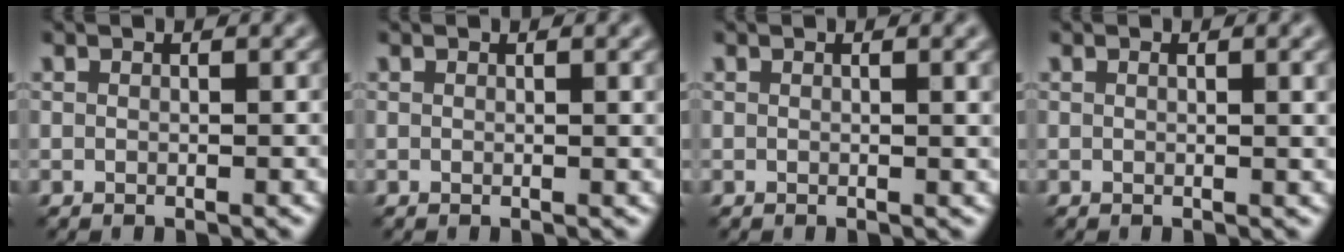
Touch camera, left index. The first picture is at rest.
{"total": 1.6, "force": [0.5, 0.5, 1.4], "torque": [-0.011, 0.005, 0.003]}
{"total": 2.4, "force": [0.6, 0.7, 2.2], "torque": [-0.018, 0.006, 0.004]}
{"total": 2.9, "force": [0.8, 1.0, 2.5], "torque": [-0.022, 0.005, 0.011]}